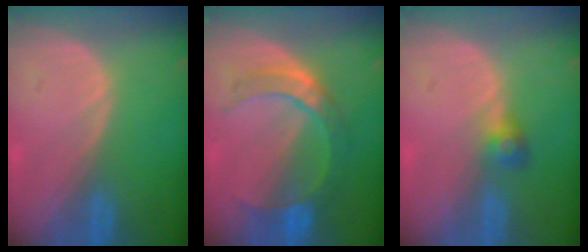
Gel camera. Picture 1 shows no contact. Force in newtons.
{"total": 7.2, "press": 6.9, "slide": 1.9}
{"total": 2.6, "press": 2.5, "slide": 0.7}